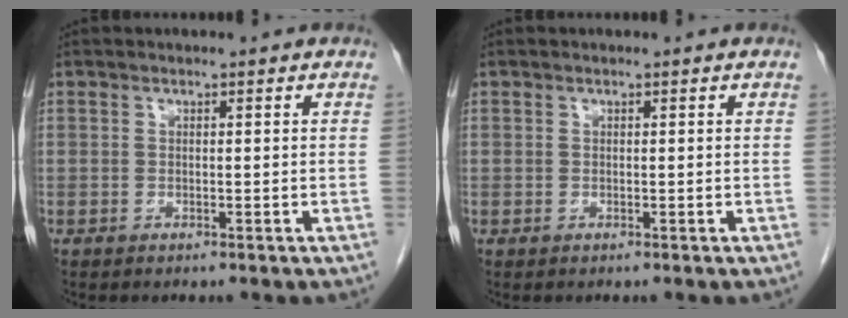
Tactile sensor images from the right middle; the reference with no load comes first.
{"total": 0.0}